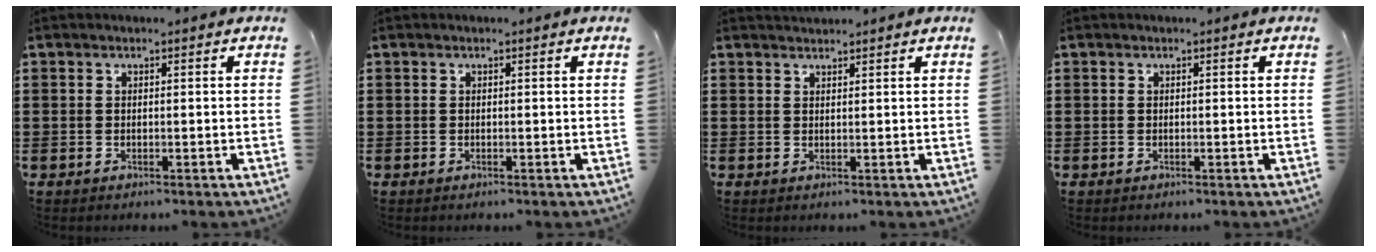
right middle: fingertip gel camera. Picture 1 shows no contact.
{"total": 0.0}
{"total": 1.3, "force": [1.3, 0.1, -0.1], "torque": [-0.001, 0.000, 0.025]}
{"total": 0.0}